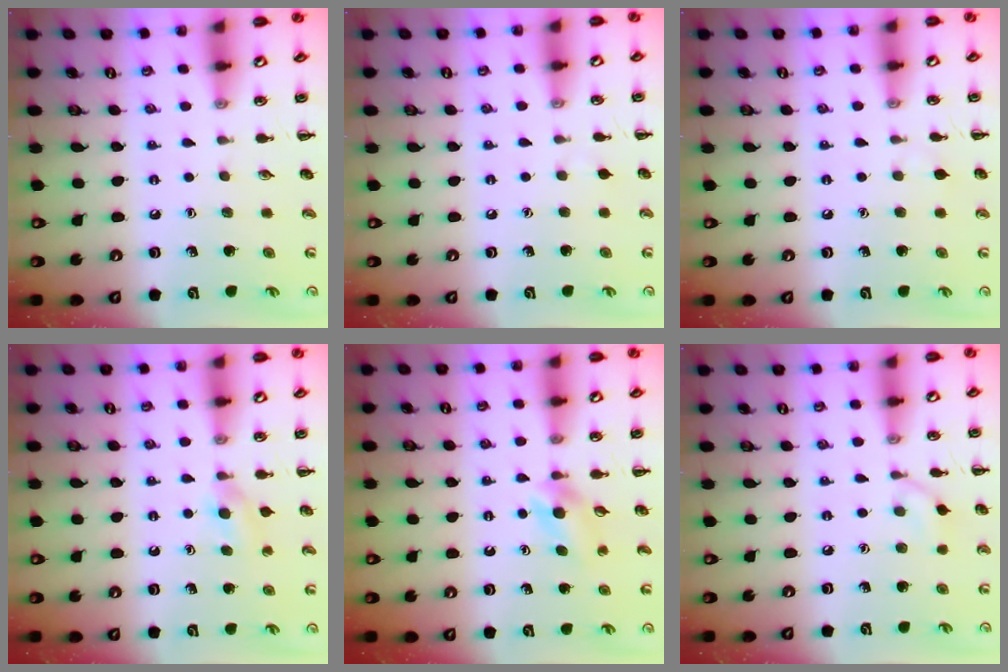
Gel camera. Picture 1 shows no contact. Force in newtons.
{"total": 2.2, "press": 1.9, "slide": 0.9}
{"total": 3.7, "press": 3.3, "slide": 1.6}
{"total": 3.9, "press": 3.6, "slide": 1.4}
{"total": 3.6, "press": 3.4, "slide": 1.3}
{"total": 6.0, "press": 5.8, "slide": 1.5}